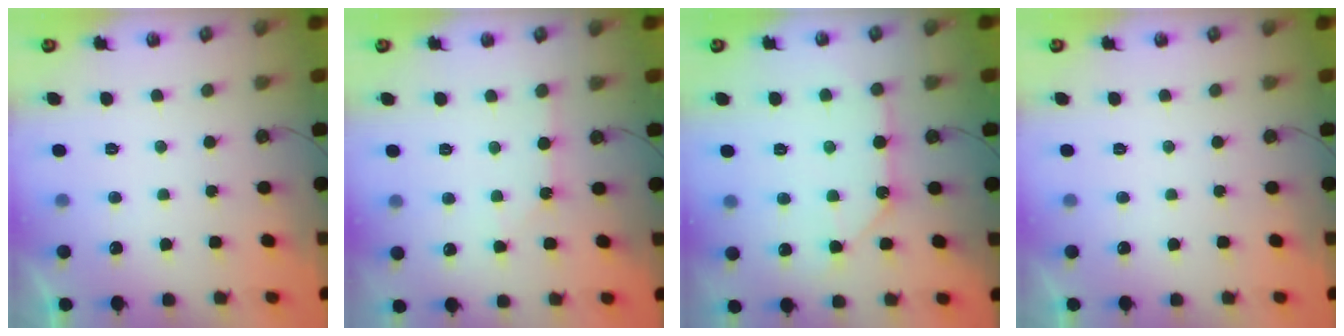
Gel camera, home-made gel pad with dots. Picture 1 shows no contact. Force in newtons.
{"total": 1.7, "press": 1.7, "slide": 0.3}
{"total": 12.0, "press": 12.0, "slide": 1.0}
{"total": 0.0}